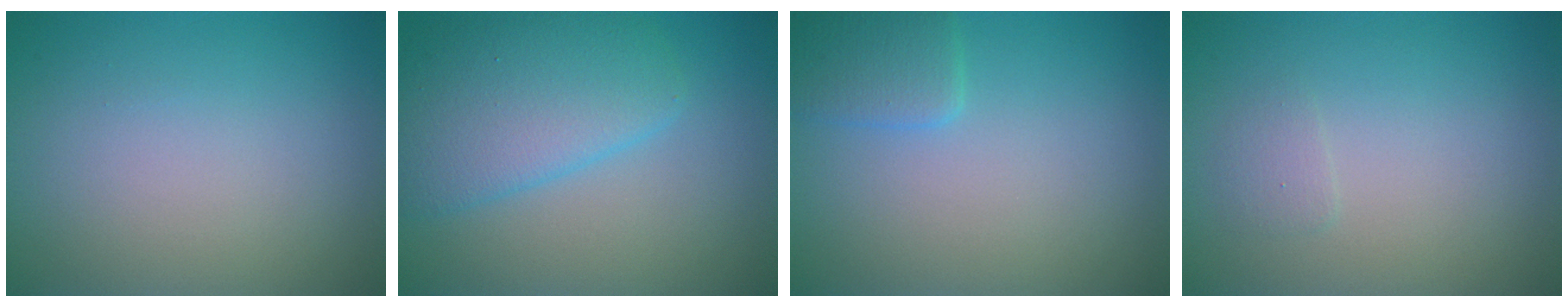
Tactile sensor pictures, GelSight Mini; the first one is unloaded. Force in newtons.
{"total": 5.7, "press": 5.7, "slide": 0.3}
{"total": 2.1, "press": 2.1, "slide": 0.1}
{"total": 0.8, "press": 0.8, "slide": 0.0}